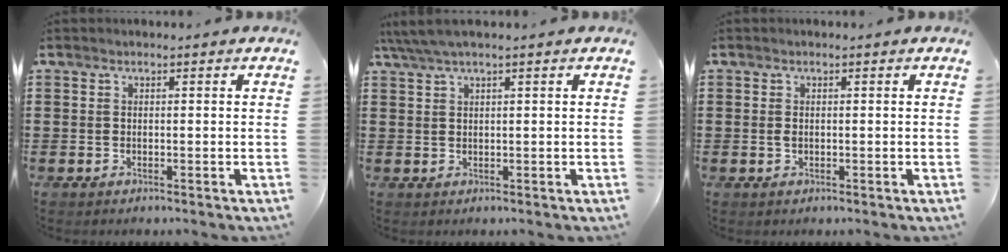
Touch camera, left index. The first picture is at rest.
{"total": 2.5, "force": [1.4, 0.2, 2.1], "torque": [-0.048, -0.001, 0.023]}
{"total": 0.9, "force": [-0.1, 0.6, 0.7], "torque": [-0.015, 0.002, -0.002]}